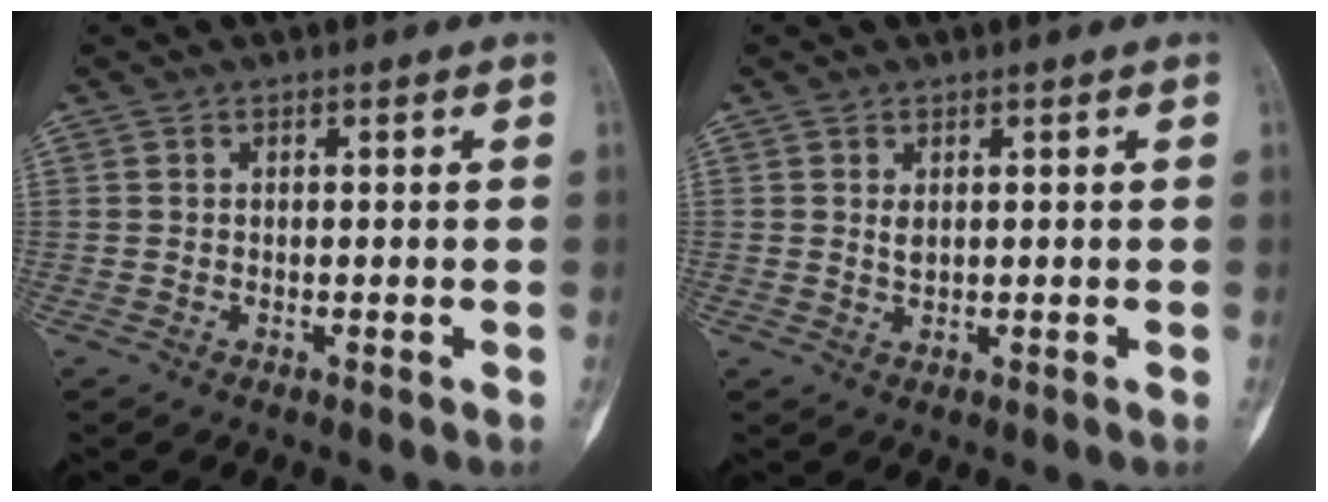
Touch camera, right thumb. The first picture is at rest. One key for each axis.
{"total": 1.3, "fx": 0.5, "fy": 0.8, "fz": 1.0, "tx": -0.014, "ty": -0.002, "tz": 0.013}